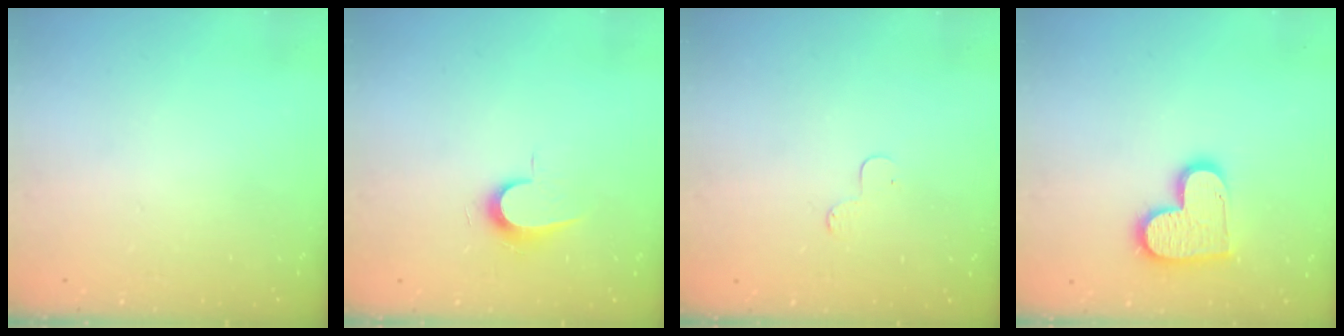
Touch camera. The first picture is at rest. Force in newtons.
{"total": 6.9, "press": 6.9, "slide": 0.6}
{"total": 3.3, "press": 3.3, "slide": 0.3}
{"total": 13.8, "press": 13.7, "slide": 1.1}